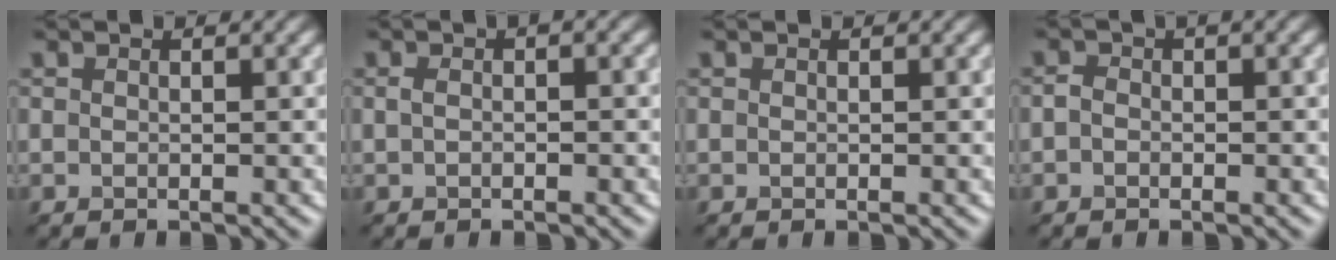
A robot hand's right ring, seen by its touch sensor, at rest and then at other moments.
{"total": 1.1, "force": [0.0, 0.3, 1.1], "torque": [-0.016, 0.005, 0.006]}
{"total": 0.0}
{"total": 0.8, "force": [-0.7, -0.1, 0.1], "torque": [-0.014, 0.002, 0.008]}